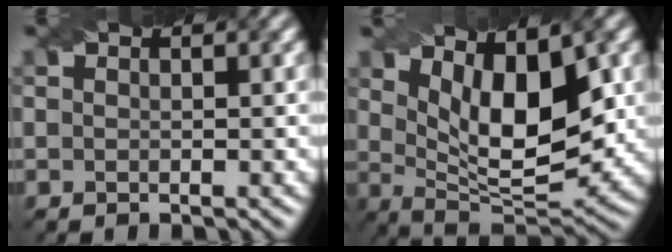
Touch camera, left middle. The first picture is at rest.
{"total": 9.0, "force": [2.4, 3.9, 7.8], "torque": [-0.124, -0.007, 0.038]}